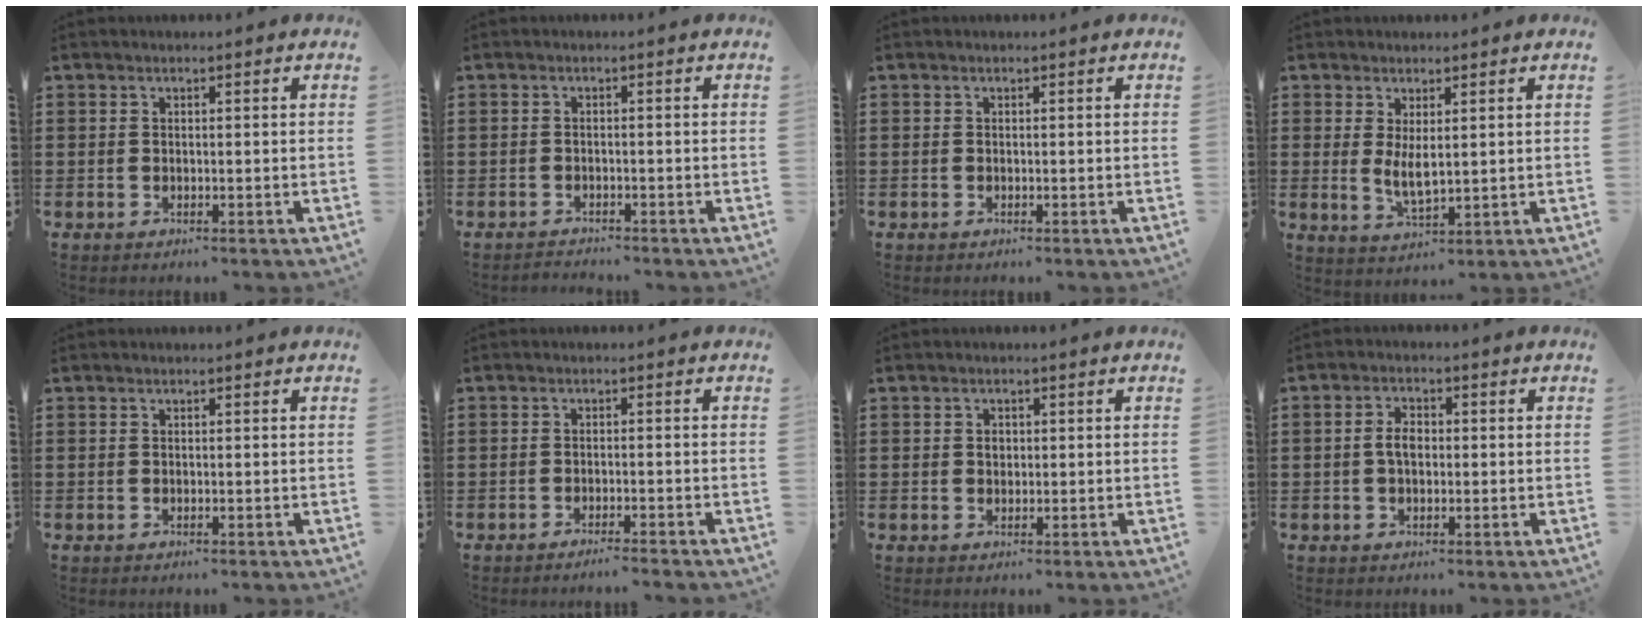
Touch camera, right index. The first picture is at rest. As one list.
[{"total": 1.2, "force": [-1.2, 0.1, -0.1], "torque": [-0.003, 0.003, -0.027]}, {"total": 0.0}, {"total": 4.2, "force": [0.8, 1.5, 3.8], "torque": [-0.074, -0.007, 0.011]}, {"total": 0.0}, {"total": 1.7, "force": [-1.5, -0.3, 0.6], "torque": [-0.009, 0.002, -0.030]}, {"total": 1.2, "force": [0.2, 0.9, 0.7], "torque": [-0.016, 0.004, 0.004]}, {"total": 3.2, "force": [-0.2, 1.8, 2.6], "torque": [-0.051, 0.007, -0.005]}]